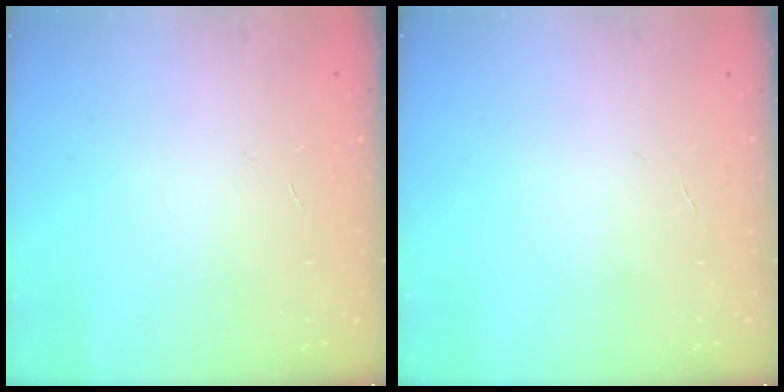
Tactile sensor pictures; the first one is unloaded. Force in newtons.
{"total": 0.0}